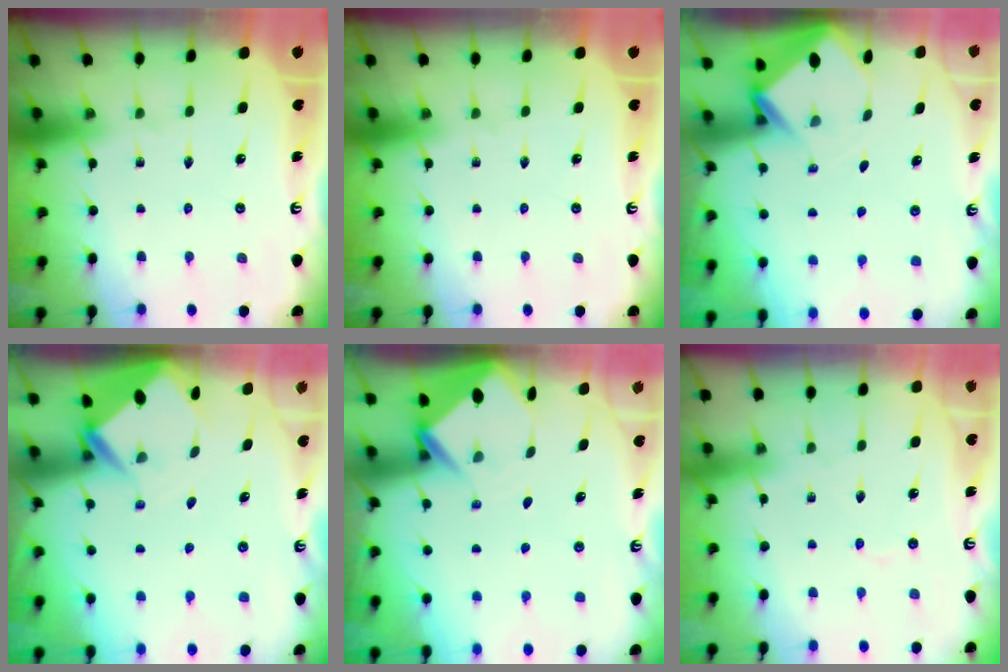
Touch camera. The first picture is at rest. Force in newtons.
{"total": 0.0}
{"total": 2.9, "press": 2.9, "slide": 0.3}
{"total": 4.2, "press": 4.1, "slide": 0.4}
{"total": 3.8, "press": 3.8, "slide": 0.2}
{"total": 2.6, "press": 2.5, "slide": 0.5}